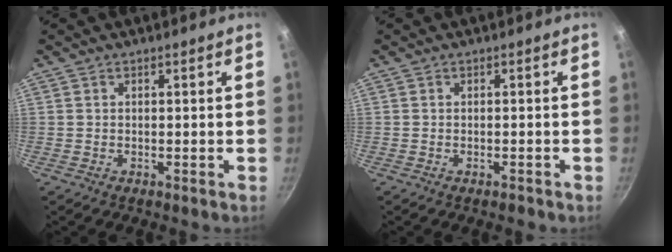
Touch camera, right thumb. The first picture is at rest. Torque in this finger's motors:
{"motor_torque": [-0.58, -0.34, -0.25, -0.23, 0.01]}